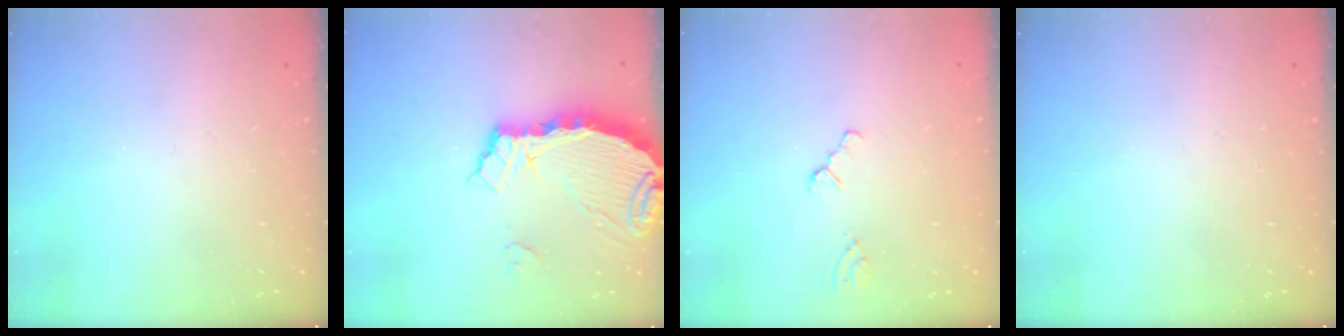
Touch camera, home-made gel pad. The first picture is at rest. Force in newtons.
{"total": 10.4, "press": 10.4, "slide": 0.8}
{"total": 0.5, "press": 0.5, "slide": 0.2}
{"total": 0.0}